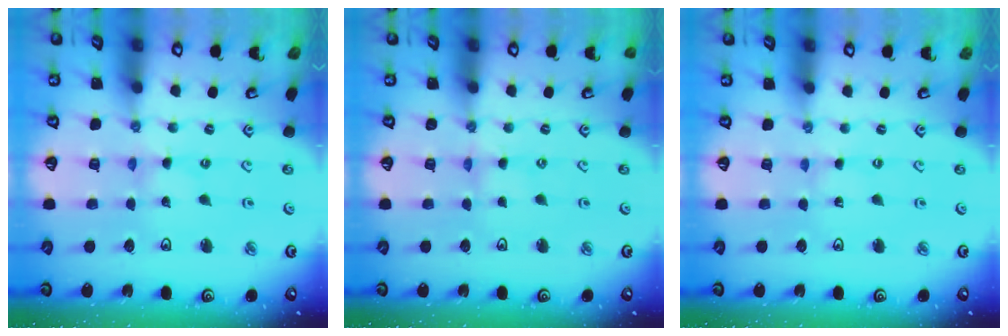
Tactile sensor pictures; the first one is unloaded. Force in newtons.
{"total": 0.0}
{"total": 0.0}